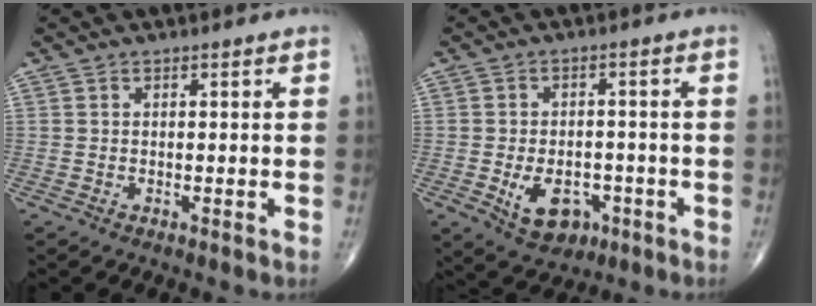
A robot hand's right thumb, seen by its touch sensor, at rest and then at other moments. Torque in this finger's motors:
{"motor_torque": [-0.03, 0.22, 0.32, 0.19, 0.04]}